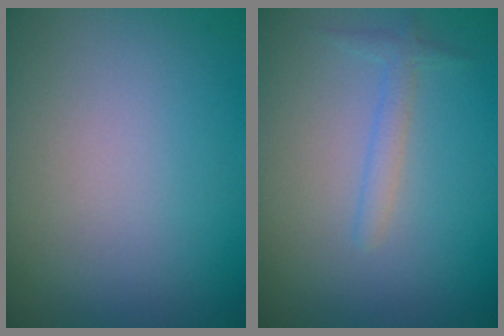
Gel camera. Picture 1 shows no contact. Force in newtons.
{"total": 1.4, "press": 1.4, "slide": 0.0}